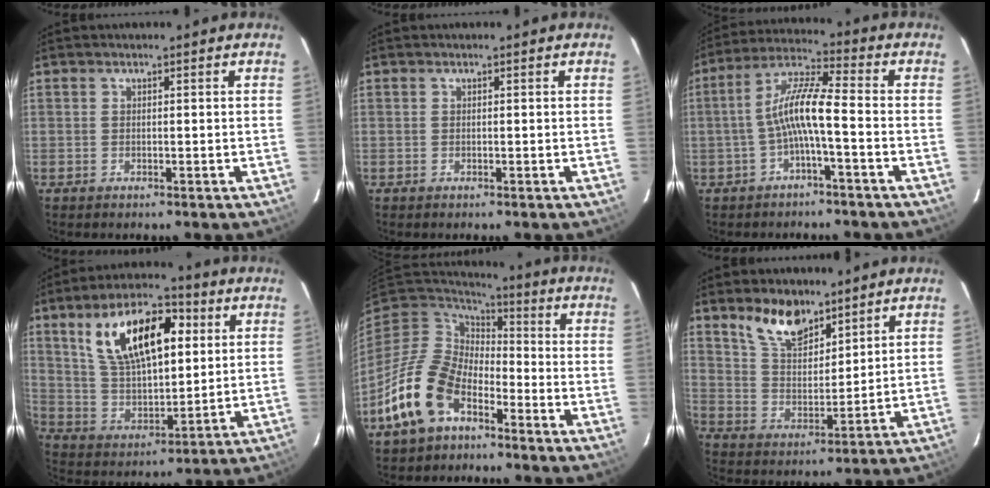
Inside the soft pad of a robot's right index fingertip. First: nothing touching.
{"total": 0.0}
{"total": 8.1, "force": [-2.3, 0.7, 7.7], "torque": [-0.172, 0.019, -0.045]}
{"total": 18.6, "force": [6.9, 8.7, 14.9], "torque": [-0.261, 0.028, 0.131]}
{"total": 15.5, "force": [-8.7, 9.2, 9.0], "torque": [-0.198, 0.000, -0.166]}
{"total": 9.9, "force": [7.4, 4.4, 5.0], "torque": [-0.088, 0.005, 0.143]}